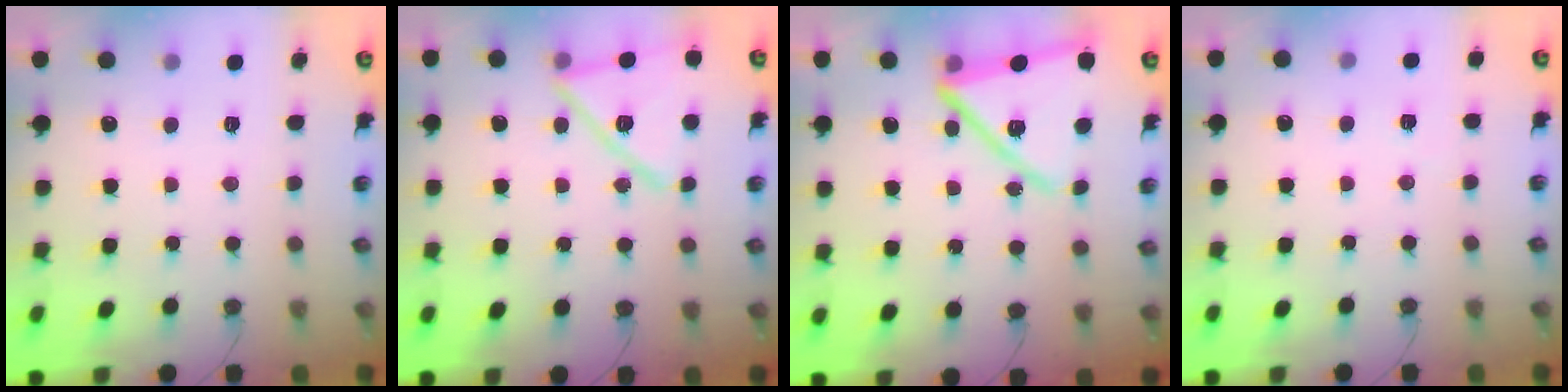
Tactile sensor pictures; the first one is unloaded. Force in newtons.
{"total": 15.8, "press": 15.7, "slide": 0.6}
{"total": 17.7, "press": 17.7, "slide": 1.3}
{"total": 2.0, "press": 1.7, "slide": 0.9}